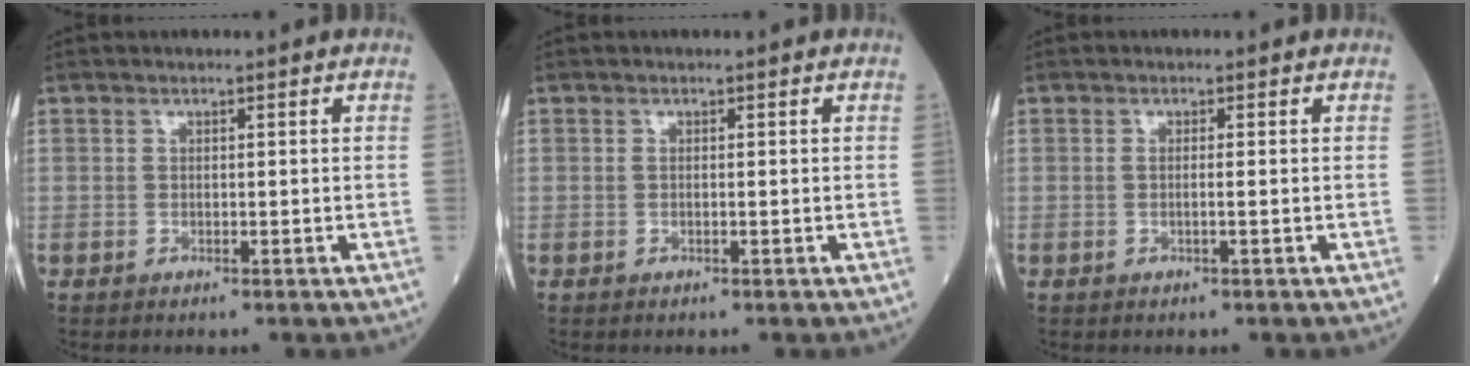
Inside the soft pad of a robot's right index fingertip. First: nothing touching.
{"total": 0.0}
{"total": 0.9, "force": [-0.2, -0.2, 0.8], "torque": [-0.017, 0.000, -0.004]}